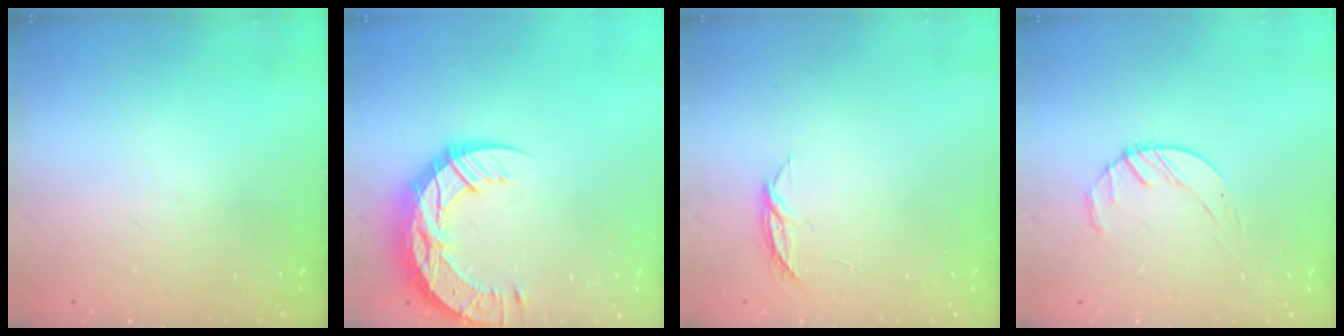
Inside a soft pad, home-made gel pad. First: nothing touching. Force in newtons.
{"total": 15.7, "press": 15.6, "slide": 1.2}
{"total": 4.0, "press": 4.0, "slide": 0.5}
{"total": 4.8, "press": 4.7, "slide": 0.6}